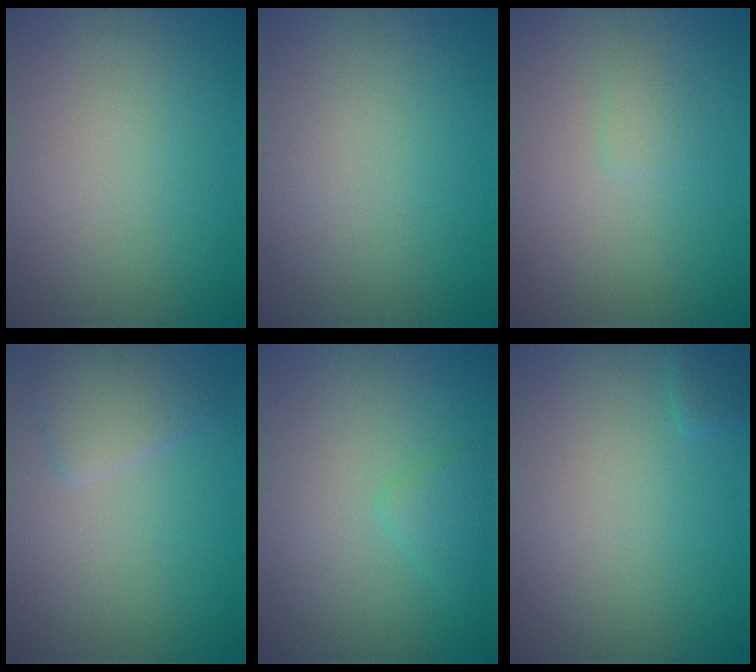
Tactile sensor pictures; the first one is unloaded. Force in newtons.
{"total": 0.0}
{"total": 0.9, "press": 0.9, "slide": 0.1}
{"total": 2.5, "press": 2.5, "slide": 0.2}
{"total": 1.5, "press": 1.5, "slide": 0.1}
{"total": 0.9, "press": 0.9, "slide": 0.1}